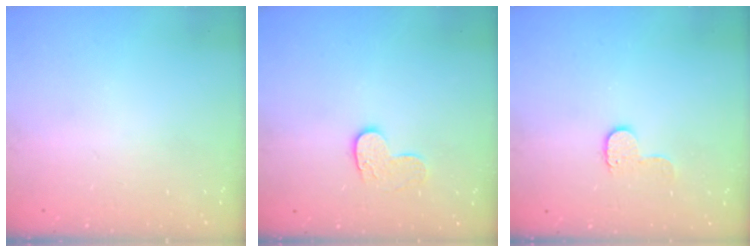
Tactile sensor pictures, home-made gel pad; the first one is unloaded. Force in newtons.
{"total": 8.0, "press": 8.0, "slide": 0.4}
{"total": 7.2, "press": 7.2, "slide": 0.4}